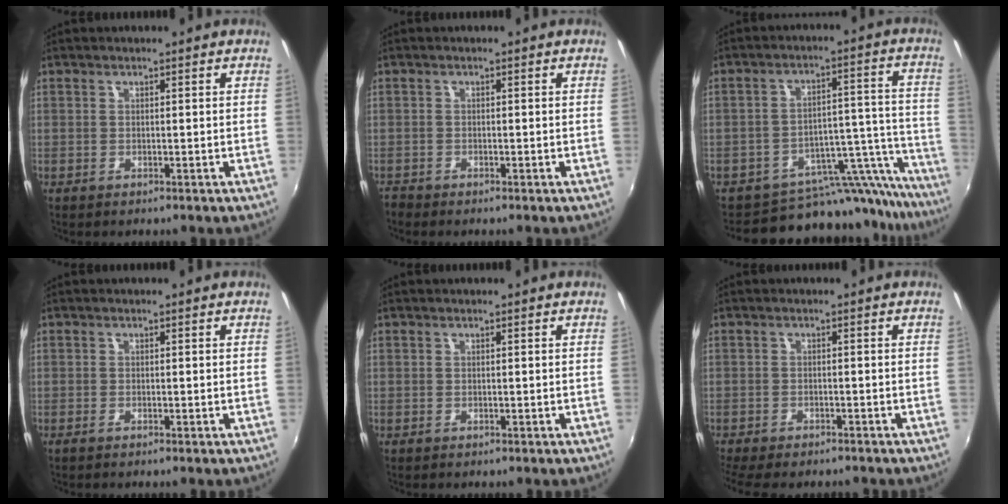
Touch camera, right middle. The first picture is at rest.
{"total": 1.5, "force": [-1.4, 0.6, 0.1], "torque": [-0.007, -0.005, -0.030]}
{"total": 19.1, "force": [-18.1, 5.5, 2.7], "torque": [-0.021, 0.047, -0.253]}
{"total": 0.6, "force": [-0.5, 0.1, 0.3], "torque": [-0.007, -0.002, -0.012]}
{"total": 0.0}
{"total": 8.0, "force": [-6.9, 1.9, 3.5], "torque": [-0.086, -0.030, -0.108]}